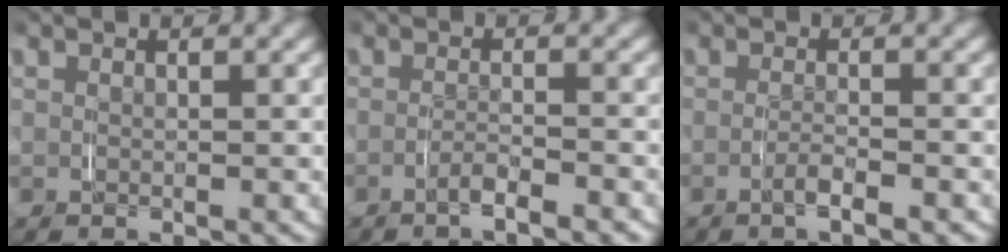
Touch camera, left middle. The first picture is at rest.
{"total": 1.8, "force": [-1.6, -0.2, 0.8], "torque": [-0.018, -0.003, -0.031]}
{"total": 1.6, "force": [-1.2, -0.1, 1.0], "torque": [-0.025, -0.005, -0.022]}